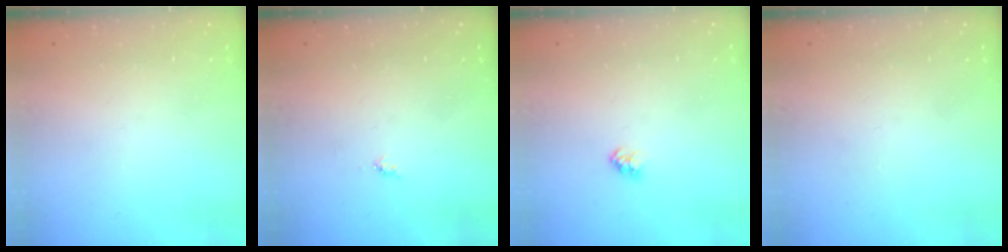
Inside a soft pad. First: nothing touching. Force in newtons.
{"total": 3.9, "press": 3.9, "slide": 0.4}
{"total": 2.4, "press": 2.4, "slide": 0.2}
{"total": 0.7, "press": 0.7, "slide": 0.1}